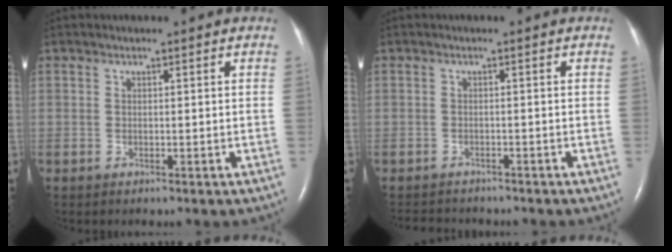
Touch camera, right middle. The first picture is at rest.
{"total": 5.4, "force": [-5.0, 1.6, 1.4], "torque": [-0.020, -0.005, -0.069]}